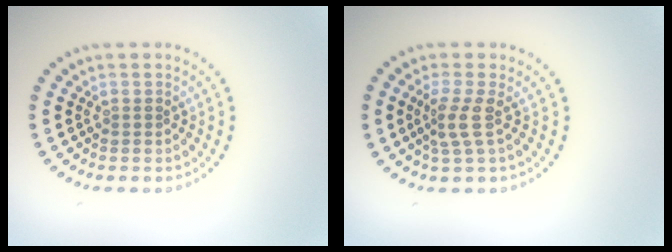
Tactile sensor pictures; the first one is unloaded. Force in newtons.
{"total": 2.3, "press": 1.6, "slide": 1.7}